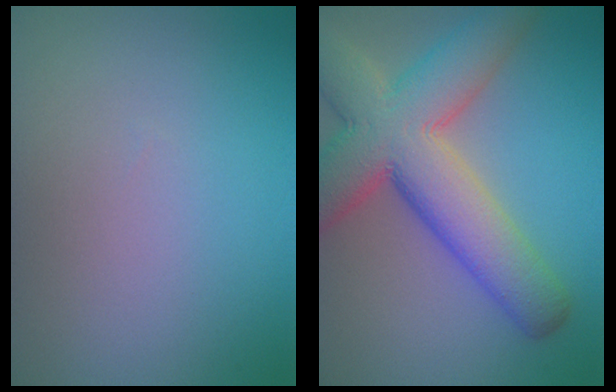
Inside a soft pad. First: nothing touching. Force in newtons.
{"total": 10.9, "press": 10.9, "slide": 0.6}